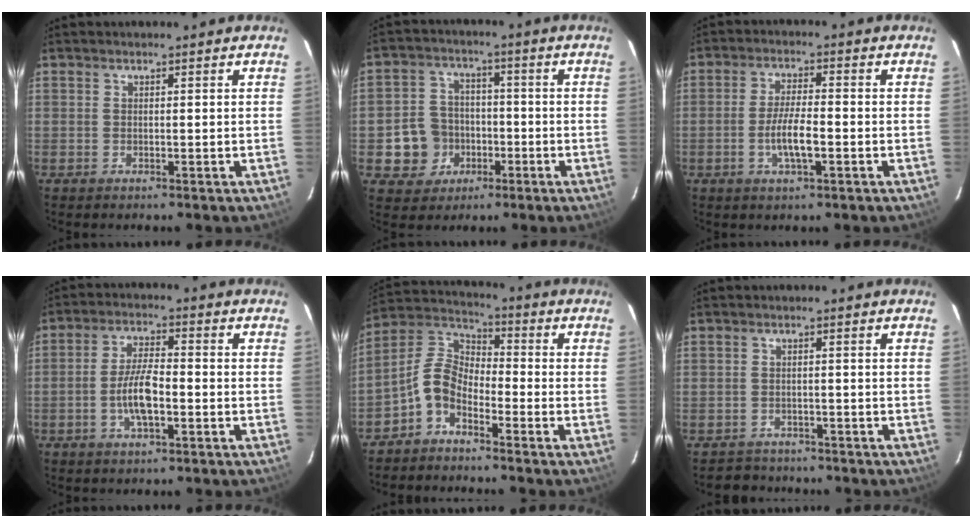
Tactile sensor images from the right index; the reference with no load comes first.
{"total": 8.7, "force": [-2.6, 8.1, 1.7], "torque": [-0.059, 0.029, -0.032]}
{"total": 6.0, "force": [-2.0, 1.4, 5.5], "torque": [-0.109, -0.003, -0.036]}
{"total": 7.3, "force": [-2.2, 2.3, 6.6], "torque": [-0.131, 0.005, -0.041]}
{"total": 7.3, "force": [-4.4, 3.9, 4.3], "torque": [-0.095, 0.022, -0.099]}
{"total": 3.8, "force": [-3.0, 2.2, -0.4], "torque": [0.003, 0.019, -0.048]}